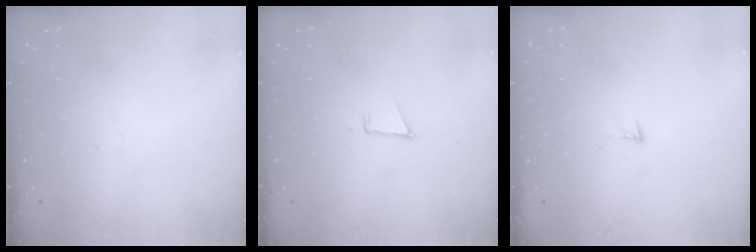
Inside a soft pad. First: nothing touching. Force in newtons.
{"total": 4.3, "press": 4.2, "slide": 0.7}
{"total": 4.5, "press": 4.5, "slide": 0.3}